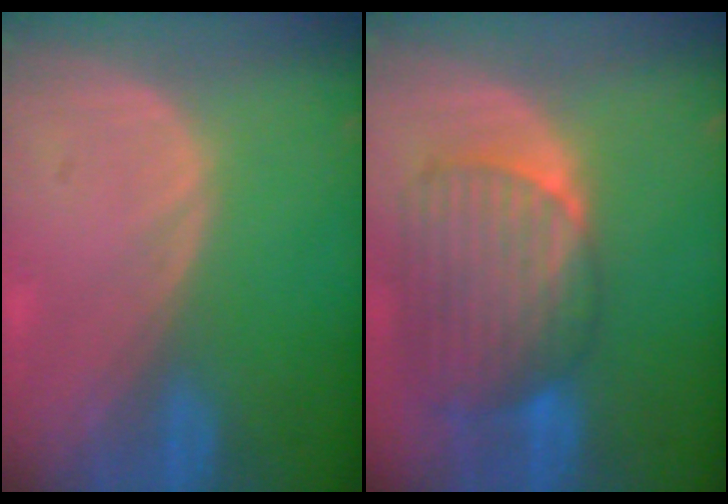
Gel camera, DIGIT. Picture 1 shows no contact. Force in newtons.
{"total": 10.1, "press": 8.6, "slide": 5.3}